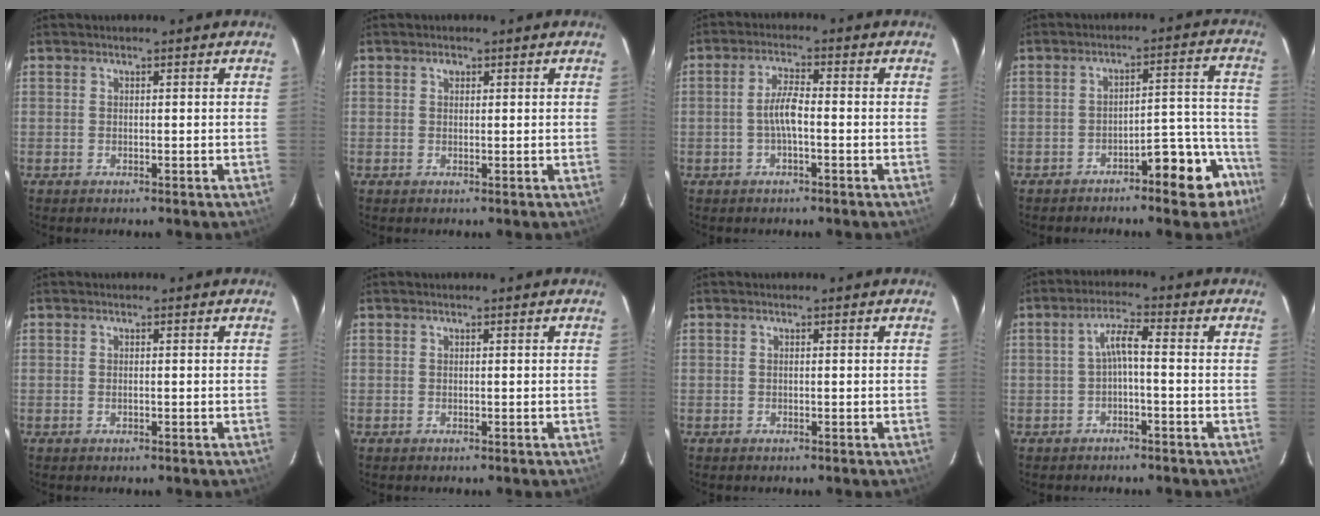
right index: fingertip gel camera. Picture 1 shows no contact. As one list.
[{"total": 0.9, "force": [0.4, 0.7, 0.4], "torque": [-0.006, 0.005, 0.007]}, {"total": 4.1, "force": [-1.2, 0.9, 3.8], "torque": [-0.079, 0.009, -0.023]}, {"total": 9.0, "force": [-7.1, 2.0, 5.1], "torque": [-0.058, 0.032, -0.088]}, {"total": 0.6, "force": [-0.3, 0.3, 0.4], "torque": [-0.007, 0.001, -0.005]}, {"total": 0.0}, {"total": 0.0}, {"total": 3.7, "force": [-1.0, 0.5, 3.5], "torque": [-0.074, 0.012, -0.019]}]